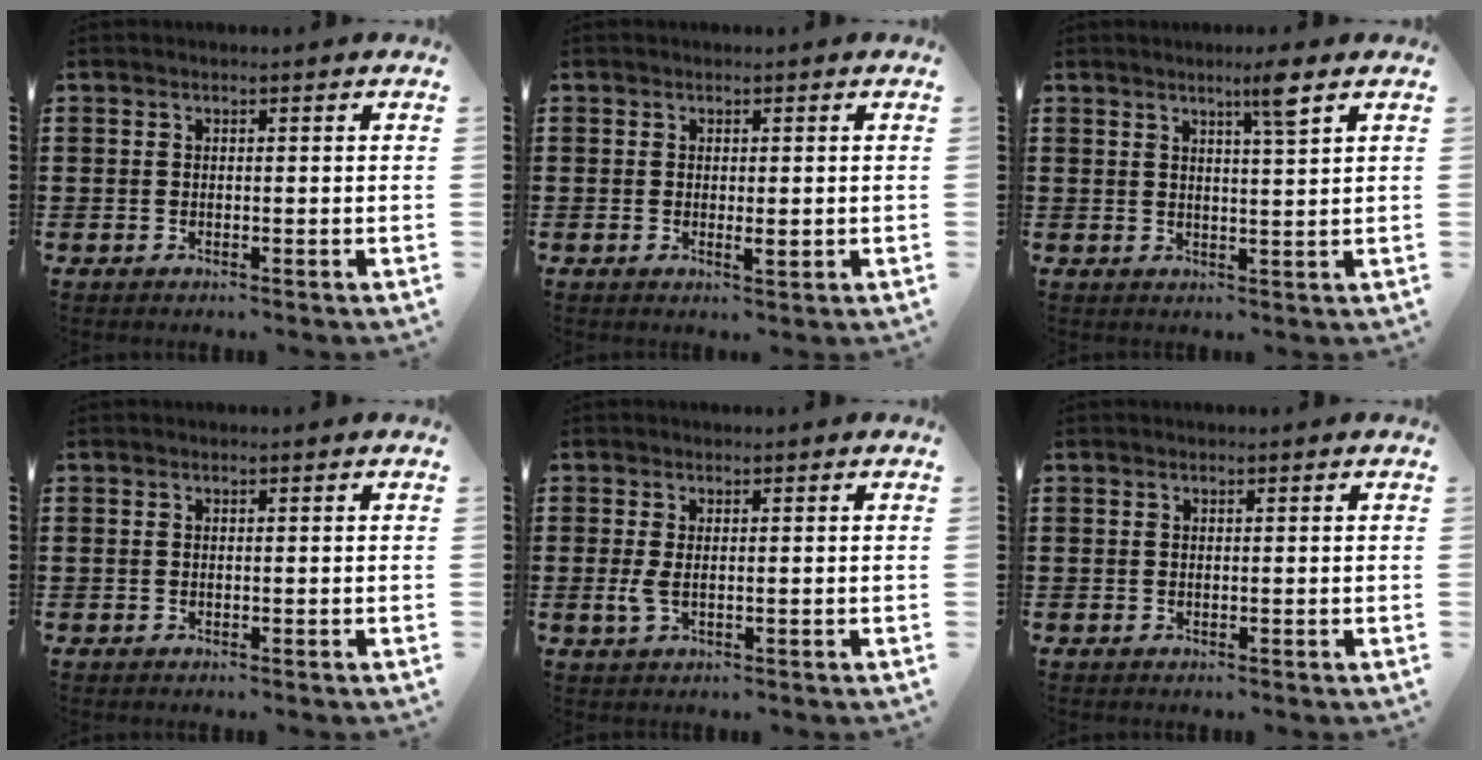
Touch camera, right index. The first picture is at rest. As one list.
[{"total": 1.6, "force": [-0.1, 0.5, 1.5], "torque": [-0.027, -0.001, -0.002]}, {"total": 4.0, "force": [2.7, -0.4, 3.0], "torque": [-0.047, -0.009, 0.041]}, {"total": 0.0}, {"total": 2.1, "force": [-0.2, 0.7, 2.0], "torque": [-0.046, -0.004, -0.005]}, {"total": 0.0}]